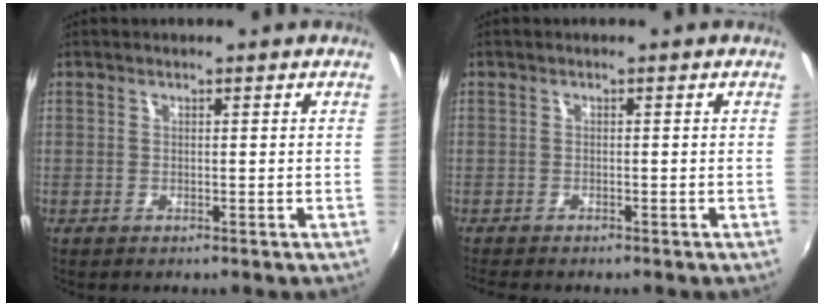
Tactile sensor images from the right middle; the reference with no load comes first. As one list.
[{"total": 3.6, "force": [-3.1, 0.8, 1.6], "torque": [-0.038, -0.018, -0.056]}]